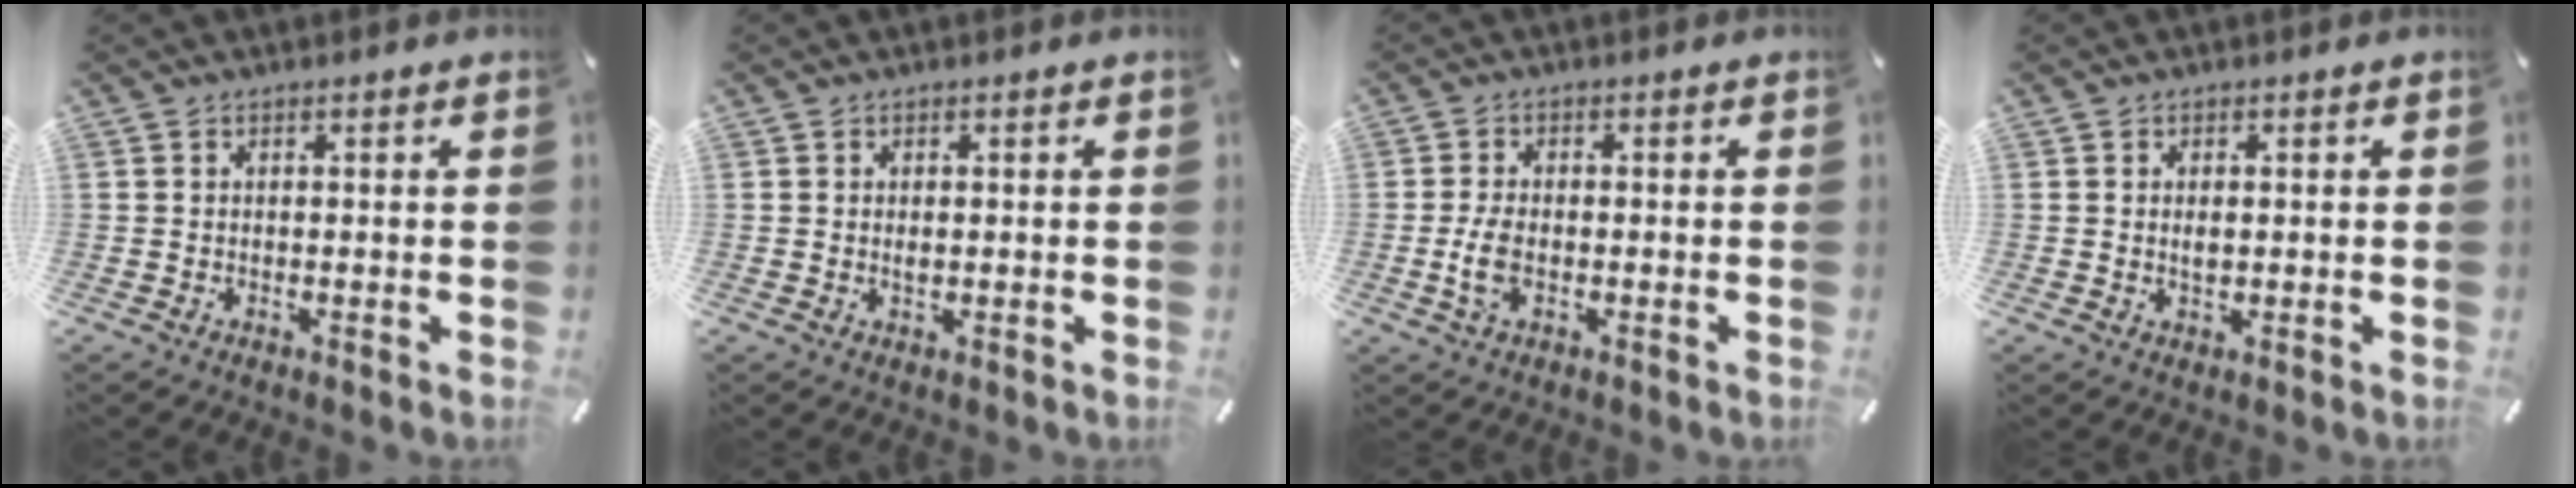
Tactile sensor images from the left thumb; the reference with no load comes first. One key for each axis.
{"total": 1.2, "fx": 0.1, "fy": 0.6, "fz": 1.0, "tx": -0.021, "ty": 0.003, "tz": 0.001}
{"total": 4.7, "fx": -1.1, "fy": 2.5, "fz": 3.9, "tx": -0.090, "ty": -0.002, "tz": -0.023}
{"total": 1.9, "fx": 0.2, "fy": 1.0, "fz": 1.6, "tx": -0.033, "ty": 0.002, "tz": 0.002}